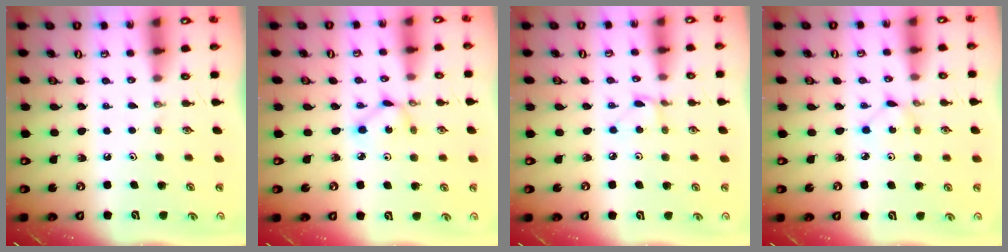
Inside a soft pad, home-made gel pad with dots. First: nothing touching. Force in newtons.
{"total": 2.3, "press": 2.3, "slide": 0.1}
{"total": 2.4, "press": 2.3, "slide": 0.3}
{"total": 1.2, "press": 1.2, "slide": 0.1}